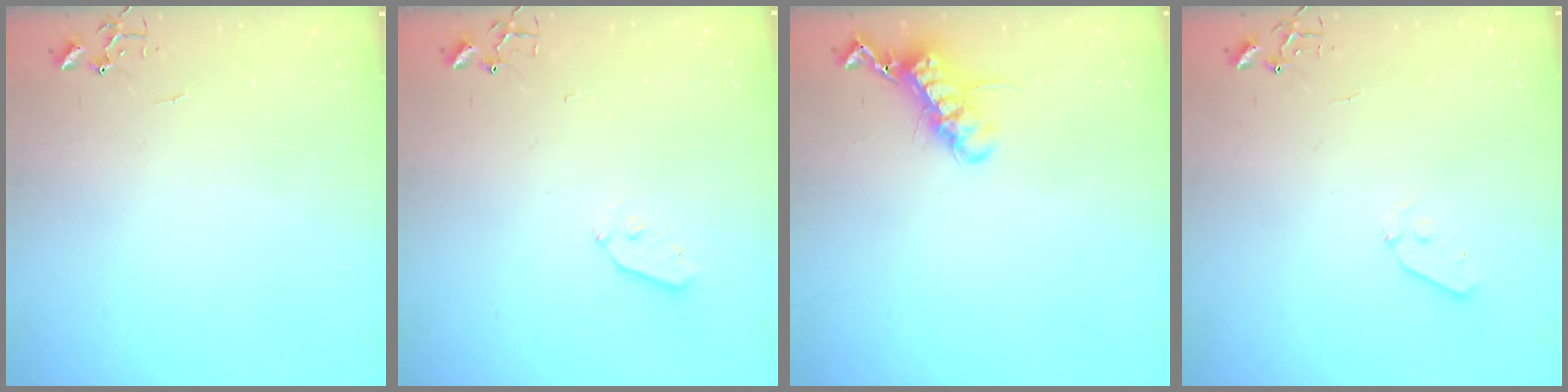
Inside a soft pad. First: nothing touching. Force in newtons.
{"total": 3.3, "press": 3.3, "slide": 0.4}
{"total": 12.8, "press": 12.8, "slide": 0.8}
{"total": 4.9, "press": 4.8, "slide": 0.7}